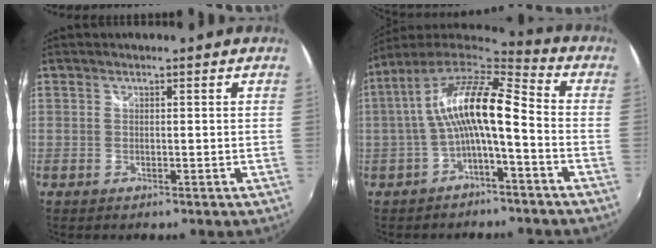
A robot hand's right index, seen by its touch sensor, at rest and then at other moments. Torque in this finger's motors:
{"motor_torque": [1.42, -0.36, 1.05, 0.21]}